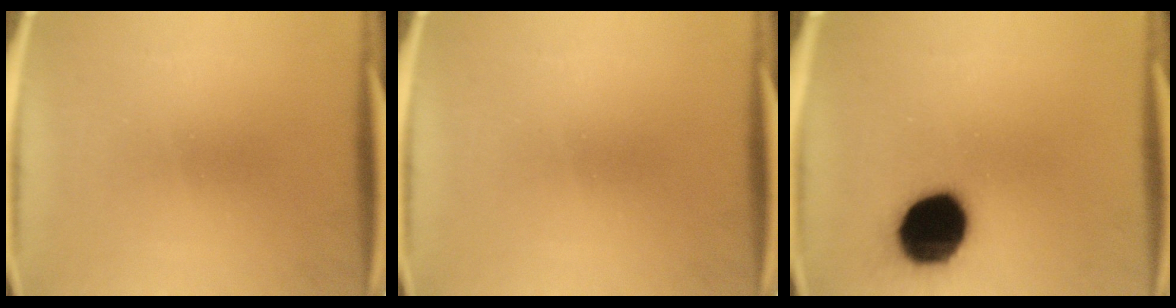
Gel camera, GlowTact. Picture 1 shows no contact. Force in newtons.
{"total": 0.0}
{"total": 18.7}